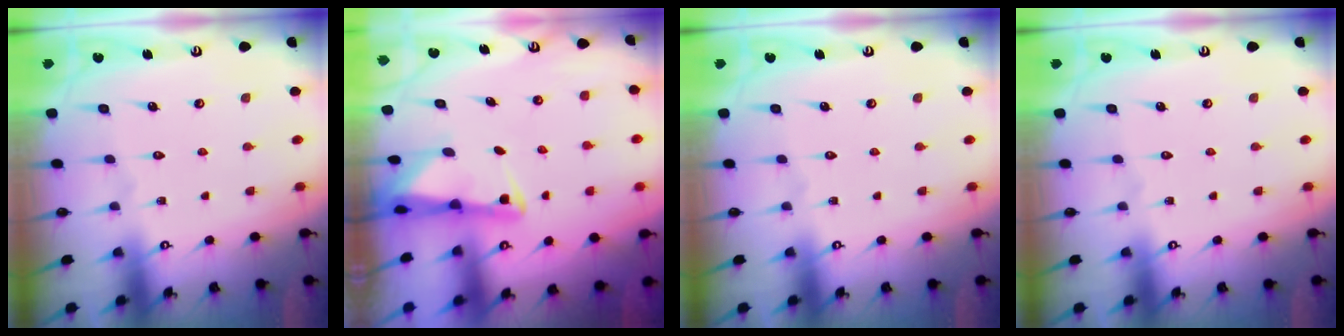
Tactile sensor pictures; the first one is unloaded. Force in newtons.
{"total": 2.4, "press": 2.3, "slide": 0.4}
{"total": 0.0}
{"total": 0.0}